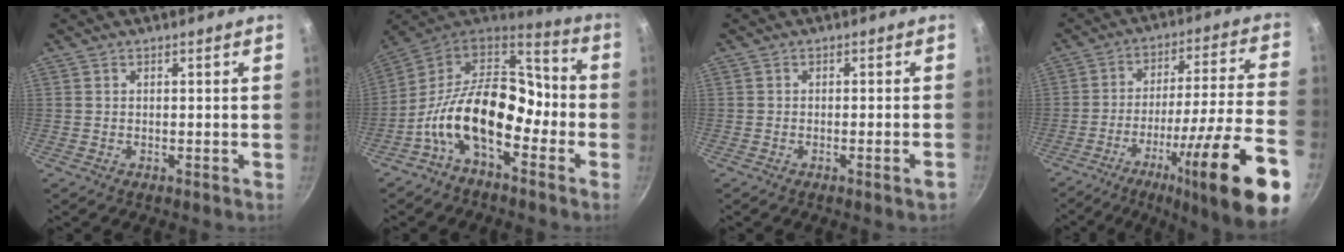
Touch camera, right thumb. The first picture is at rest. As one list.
[{"total": 18.5, "force": [-5.8, 10.9, 13.8], "torque": [-0.214, 0.064, -0.131]}, {"total": 1.9, "force": [-1.1, 0.0, 1.6], "torque": [-0.027, 0.010, -0.014]}, {"total": 25.1, "force": [-12.2, 2.9, 21.7], "torque": [-0.296, 0.044, -0.189]}]